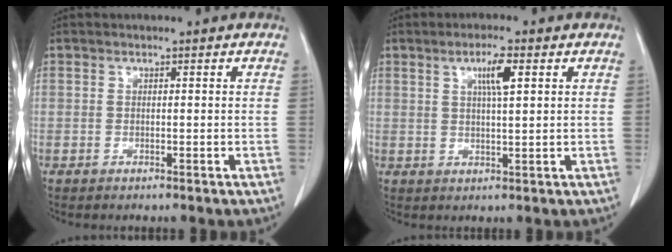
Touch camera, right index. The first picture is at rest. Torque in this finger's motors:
{"motor_torque": [0.10, 0.05, 0.10, 0.03]}